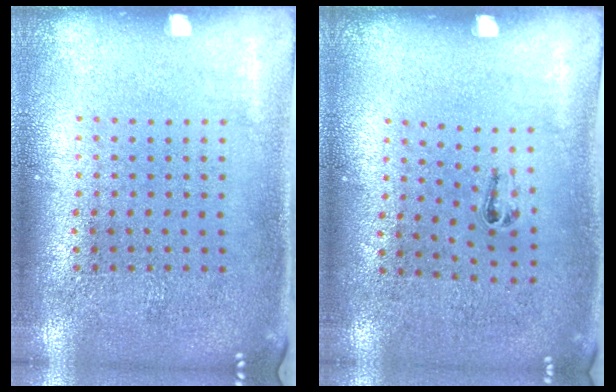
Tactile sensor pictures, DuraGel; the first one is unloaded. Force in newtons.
{"total": 0.5, "press": 0.3, "slide": 0.5}